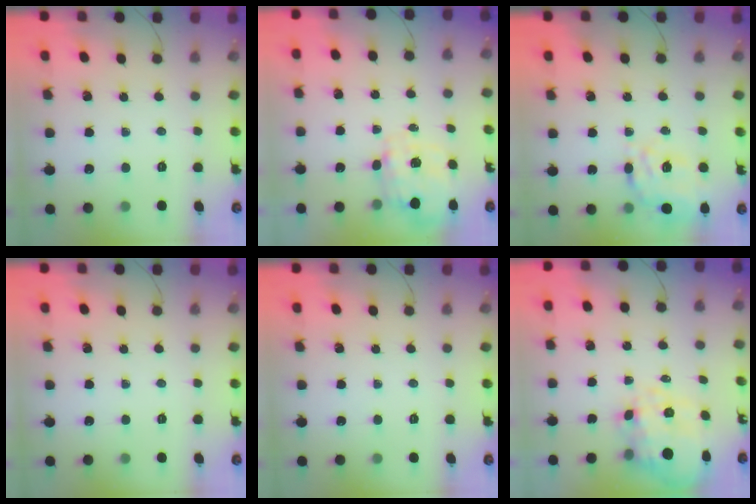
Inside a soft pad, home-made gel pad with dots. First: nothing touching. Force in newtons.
{"total": 2.6, "press": 2.4, "slide": 1.0}
{"total": 11.6, "press": 10.9, "slide": 4.1}
{"total": 0.0}
{"total": 0.0}
{"total": 11.1, "press": 11.0, "slide": 1.7}